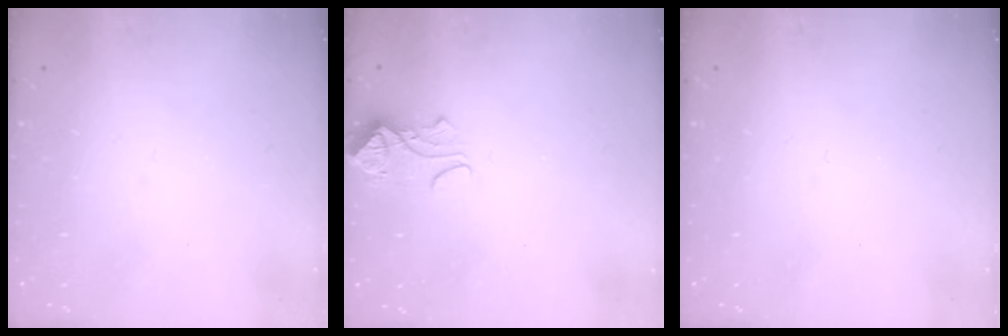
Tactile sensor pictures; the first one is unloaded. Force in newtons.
{"total": 2.4, "press": 2.3, "slide": 0.5}
{"total": 0.0}